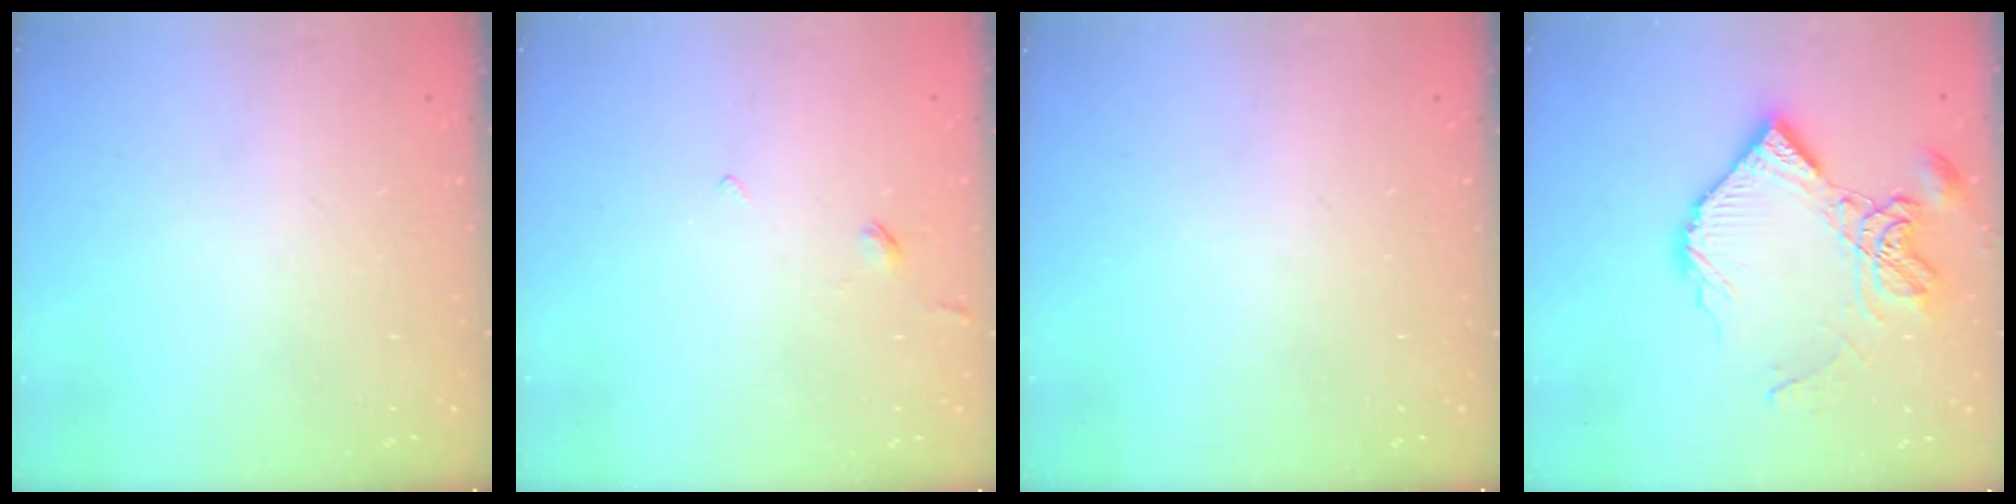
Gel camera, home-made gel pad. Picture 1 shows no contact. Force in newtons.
{"total": 1.8, "press": 1.7, "slide": 0.5}
{"total": 0.0}
{"total": 15.8, "press": 15.7, "slide": 1.5}